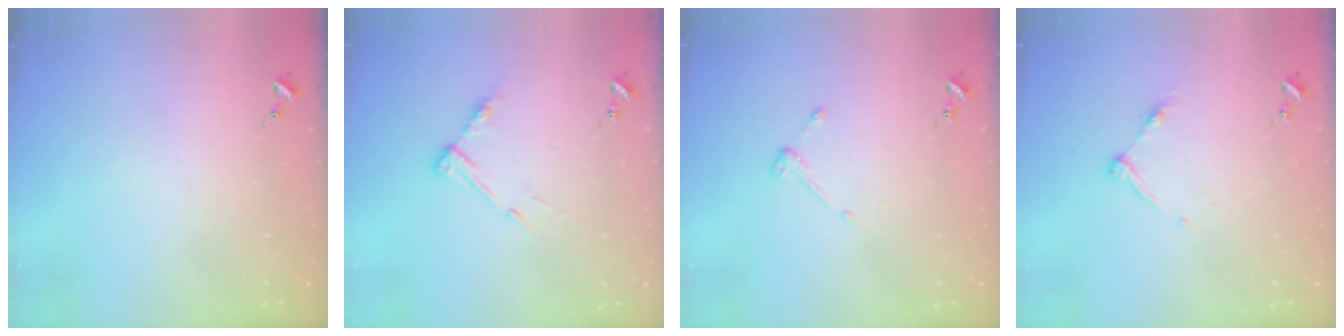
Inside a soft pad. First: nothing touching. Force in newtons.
{"total": 8.1, "press": 8.1, "slide": 0.6}
{"total": 3.0, "press": 3.0, "slide": 0.4}
{"total": 6.0, "press": 6.0, "slide": 0.7}